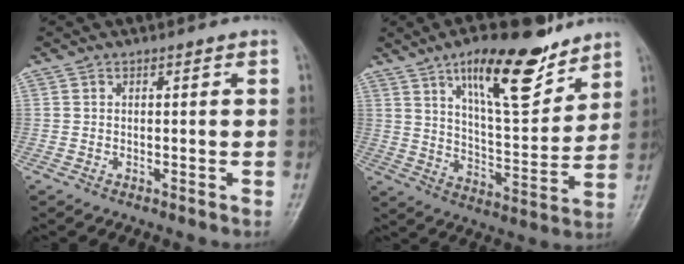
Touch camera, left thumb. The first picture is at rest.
{"total": 17.2, "force": [11.0, 5.6, 12.0], "torque": [-0.160, -0.063, 0.186]}